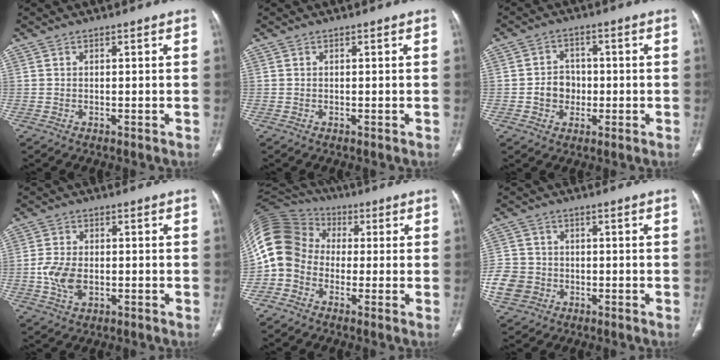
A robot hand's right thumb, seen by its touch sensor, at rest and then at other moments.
{"total": 0.0}
{"total": 5.3, "force": [-0.7, 4.8, 2.1], "torque": [-0.006, 0.015, -0.016]}
{"total": 6.3, "force": [-1.1, 4.2, 4.5], "torque": [-0.093, 0.004, -0.021]}
{"total": 13.1, "force": [-1.6, 11.2, 6.7], "torque": [-0.133, 0.052, -0.052]}
{"total": 8.7, "force": [-2.7, 7.8, 2.8], "torque": [-0.060, 0.017, -0.045]}